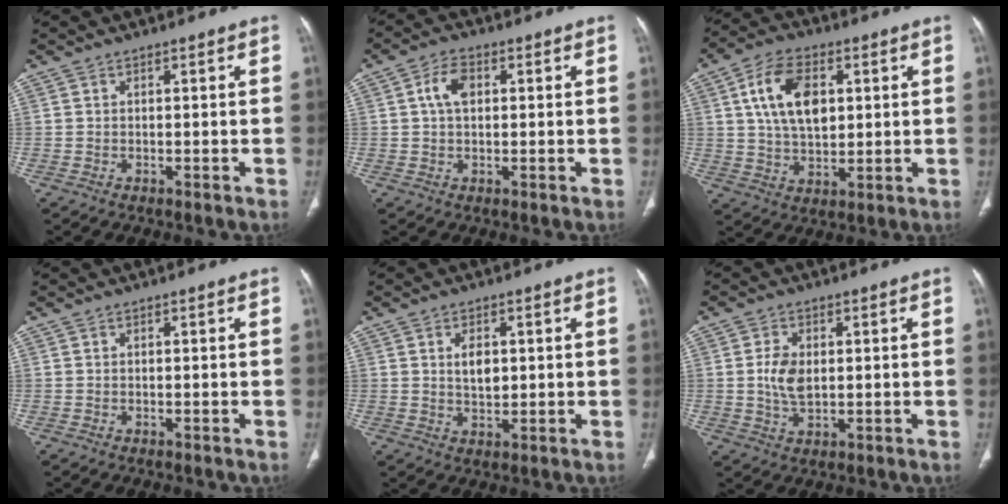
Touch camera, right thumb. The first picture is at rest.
{"total": 4.9, "force": [1.1, 3.1, 3.7], "torque": [-0.067, 0.010, 0.017]}
{"total": 12.6, "force": [3.3, 7.7, 9.5], "torque": [-0.153, -0.004, 0.058]}
{"total": 0.0}
{"total": 4.2, "force": [0.9, 2.4, 3.2], "torque": [-0.045, -0.007, 0.018]}
{"total": 5.4, "force": [0.5, 3.3, 4.3], "torque": [-0.080, -0.005, 0.011]}